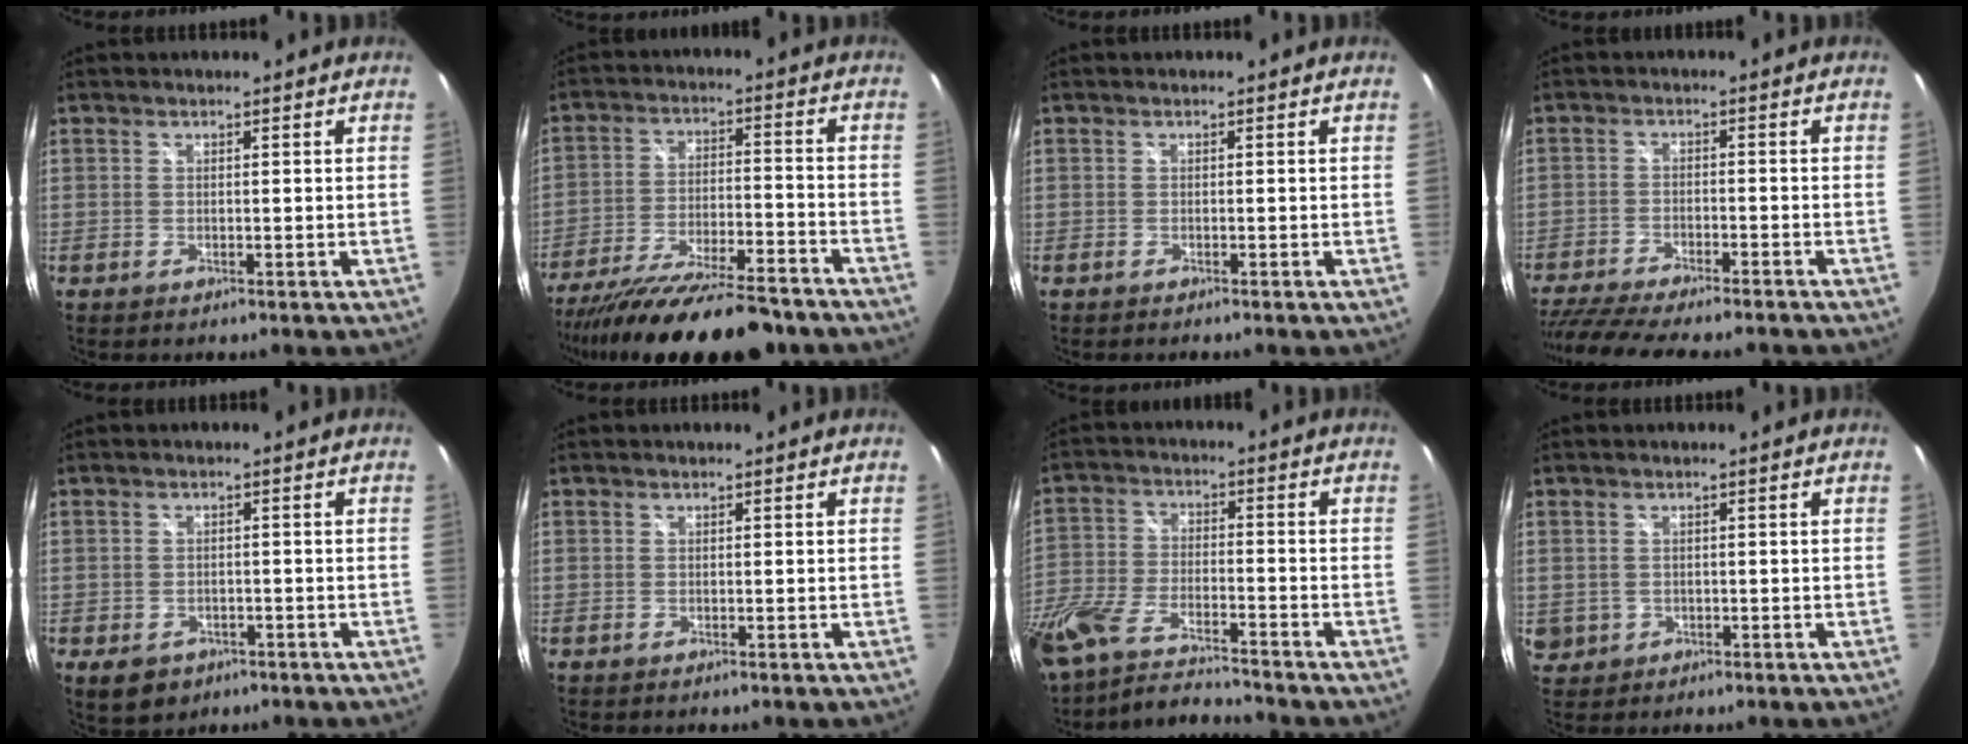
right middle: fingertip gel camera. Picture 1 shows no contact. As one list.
[{"total": 22.5, "force": [-19.1, 3.7, 11.4], "torque": [-0.207, -0.054, -0.291]}, {"total": 0.7, "force": [-0.6, 0.2, 0.4], "torque": [-0.009, -0.003, -0.012]}, {"total": 15.7, "force": [-13.5, 2.5, 7.7], "torque": [-0.160, -0.034, -0.214]}, {"total": 5.4, "force": [-2.7, 4.0, 2.6], "torque": [-0.053, -0.010, -0.033]}, {"total": 0.0}, {"total": 14.7, "force": [-12.5, 3.4, 7.0], "torque": [-0.168, -0.027, -0.234]}, {"total": 4.1, "force": [-0.3, 3.8, 1.6], "torque": [-0.038, -0.001, 0.006]}]